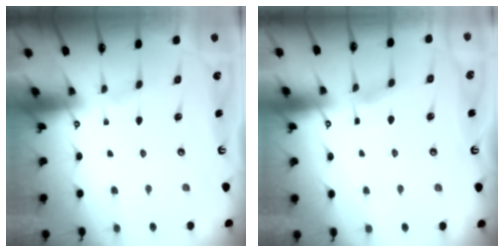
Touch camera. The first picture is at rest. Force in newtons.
{"total": 2.2, "press": 2.2, "slide": 0.3}